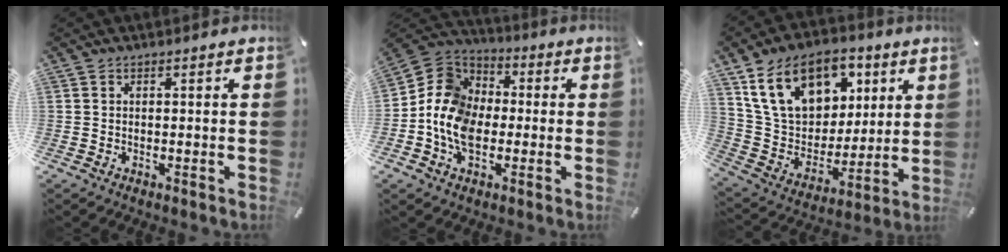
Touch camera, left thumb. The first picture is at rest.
{"total": 11.6, "force": [-3.4, 9.4, 5.9], "torque": [-0.150, 0.031, -0.068]}
{"total": 19.0, "force": [9.5, 13.4, 9.6], "torque": [-0.184, -0.028, 0.179]}